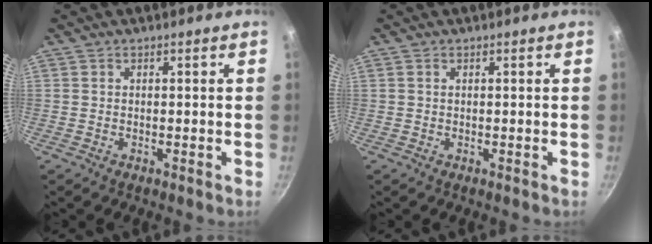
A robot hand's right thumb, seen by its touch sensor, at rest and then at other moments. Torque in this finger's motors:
{"motor_torque": [0.18, 0.01, 0.58, 0.17, -0.02]}